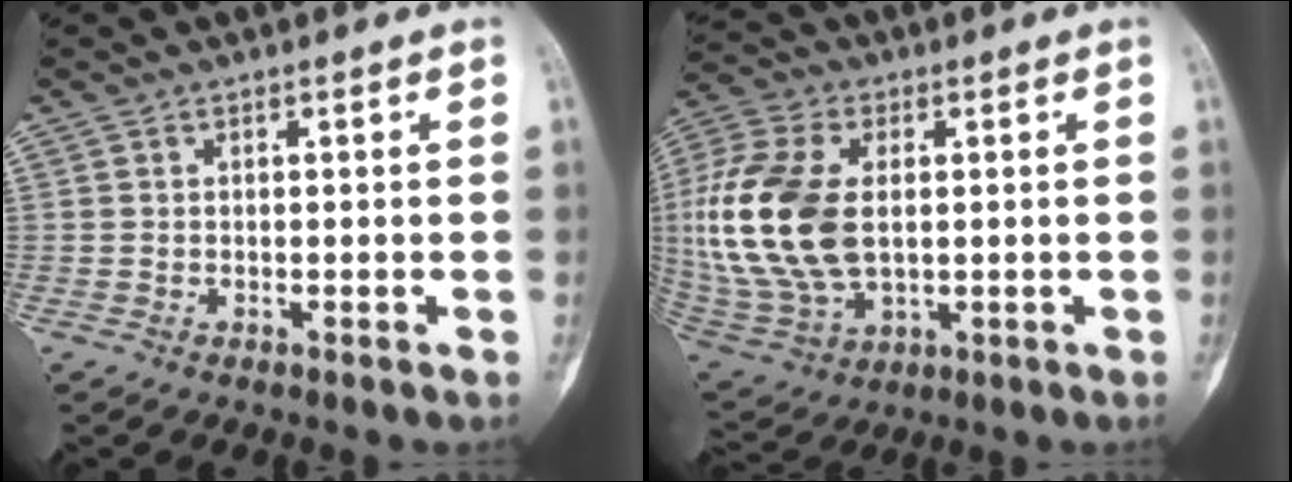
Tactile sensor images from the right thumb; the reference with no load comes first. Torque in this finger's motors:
{"motor_torque": [1.61, 1.74, 1.34, -0.45, 0.62]}